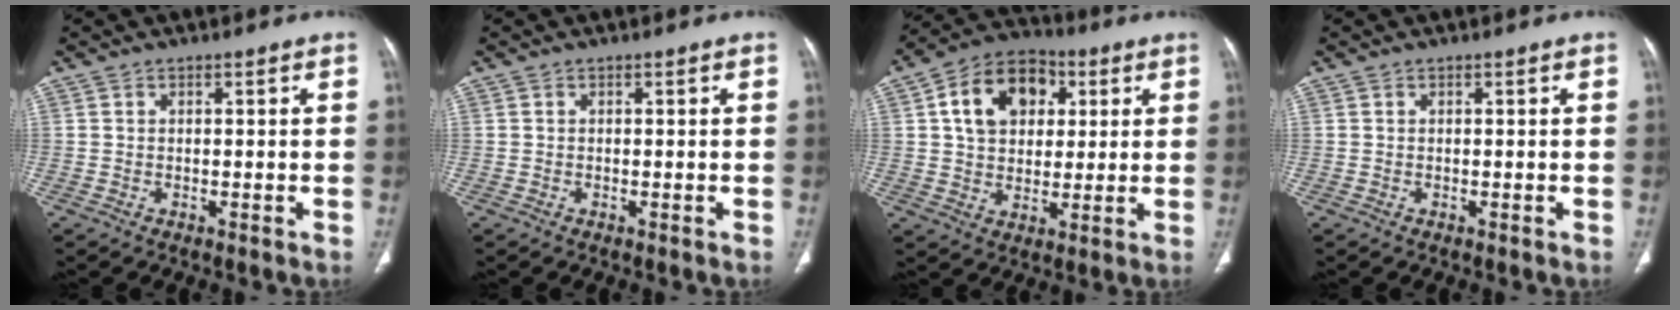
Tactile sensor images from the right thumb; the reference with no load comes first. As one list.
[{"total": 0.0}, {"total": 14.2, "force": [4.1, 10.3, 8.9], "torque": [-0.116, 0.005, 0.059]}, {"total": 0.0}]